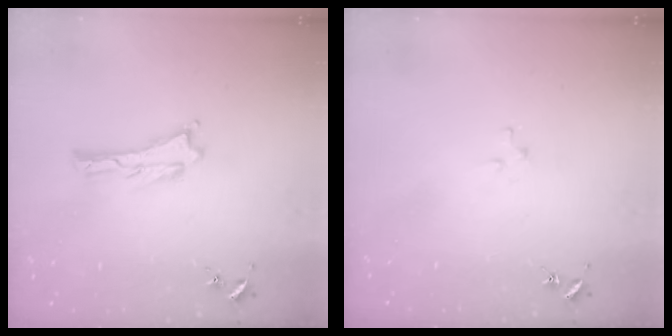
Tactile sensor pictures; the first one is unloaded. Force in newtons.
{"total": 1.8, "press": 1.8, "slide": 0.1}